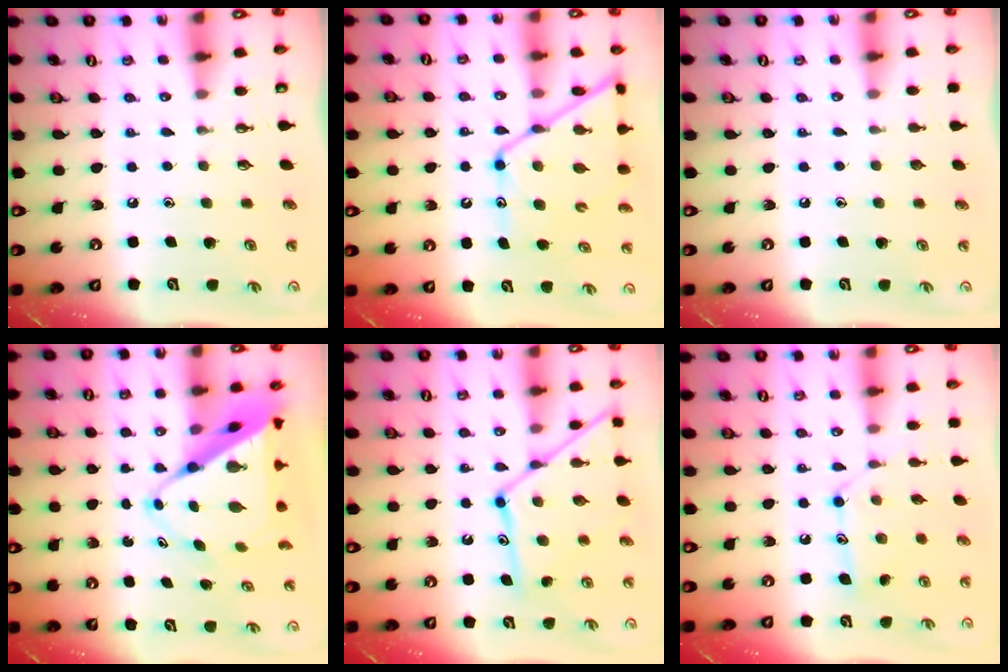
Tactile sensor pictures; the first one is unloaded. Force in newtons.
{"total": 14.7, "press": 14.7, "slide": 0.7}
{"total": 0.0}
{"total": 11.7, "press": 11.6, "slide": 0.9}
{"total": 15.7, "press": 15.6, "slide": 1.4}
{"total": 11.7, "press": 11.7, "slide": 0.1}